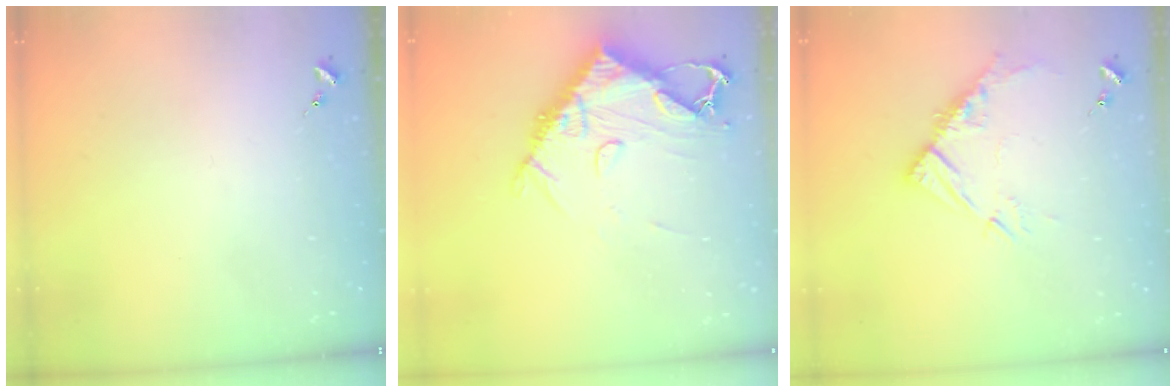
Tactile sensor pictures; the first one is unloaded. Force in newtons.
{"total": 13.0, "press": 12.9, "slide": 1.5}
{"total": 10.7, "press": 10.7, "slide": 0.9}